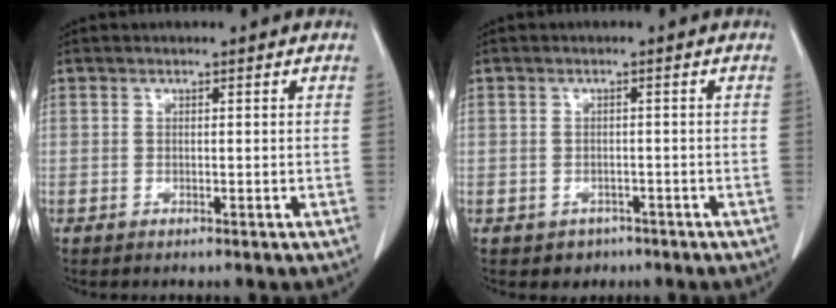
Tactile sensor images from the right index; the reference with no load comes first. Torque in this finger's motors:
{"motor_torque": [-0.69, -0.33, -0.32, -0.12]}